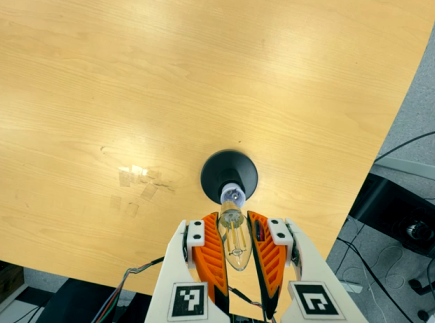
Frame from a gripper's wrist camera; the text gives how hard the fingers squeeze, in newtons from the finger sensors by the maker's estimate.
{"total": 23.5, "left": 25.7, "right": 21.2}